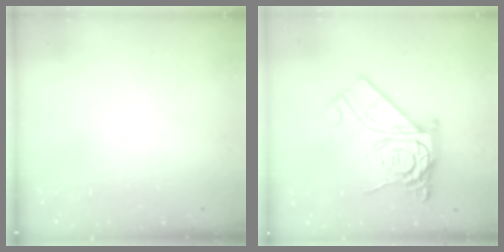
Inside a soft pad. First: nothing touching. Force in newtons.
{"total": 18.3, "press": 18.2, "slide": 1.7}